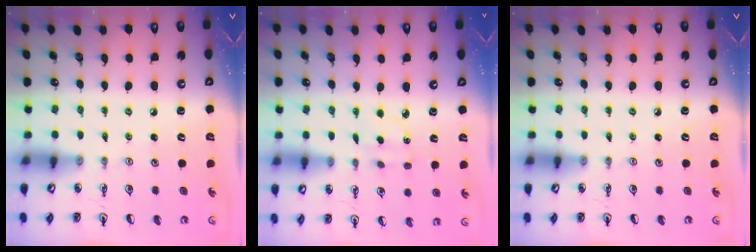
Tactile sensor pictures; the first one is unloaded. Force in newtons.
{"total": 2.8, "press": 2.7, "slide": 0.7}
{"total": 0.0}